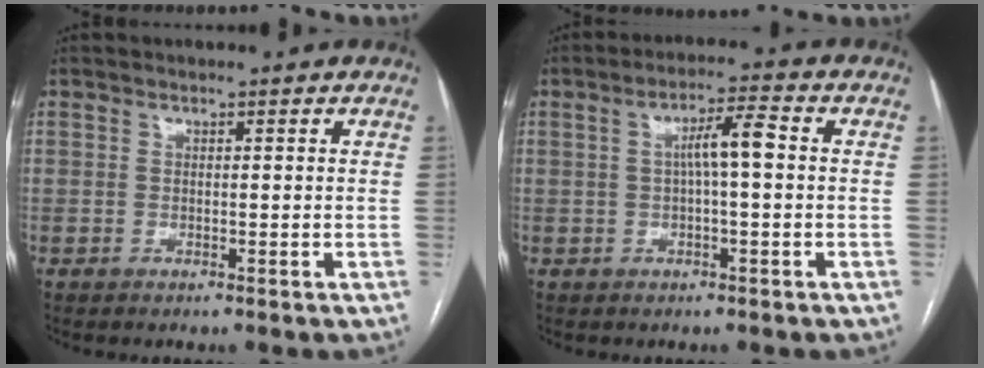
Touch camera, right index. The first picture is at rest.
{"total": 5.4, "force": [0.4, 0.6, 5.3], "torque": [-0.093, 0.016, 0.005]}